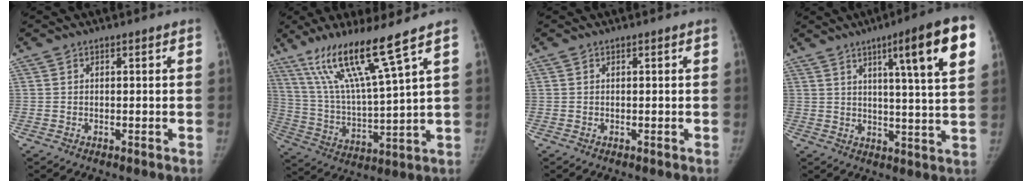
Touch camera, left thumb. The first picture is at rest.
{"total": 16.2, "force": [10.4, 0.0, 12.4], "torque": [-0.229, -0.053, 0.201]}
{"total": 0.0}
{"total": 16.2, "force": [7.2, 1.5, 14.4], "torque": [-0.190, -0.021, 0.094]}